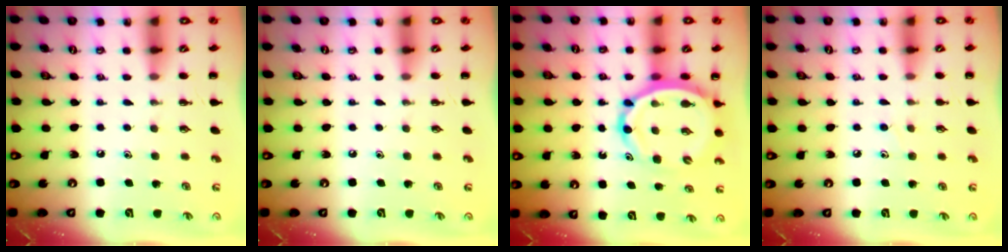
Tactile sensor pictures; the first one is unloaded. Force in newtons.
{"total": 0.0}
{"total": 11.2, "press": 10.7, "slide": 3.5}
{"total": 6.4, "press": 6.0, "slide": 2.3}